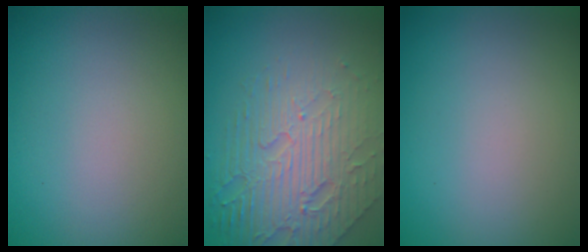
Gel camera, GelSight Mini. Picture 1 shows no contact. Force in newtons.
{"total": 7.6, "press": 5.3, "slide": 5.4}
{"total": 0.0}